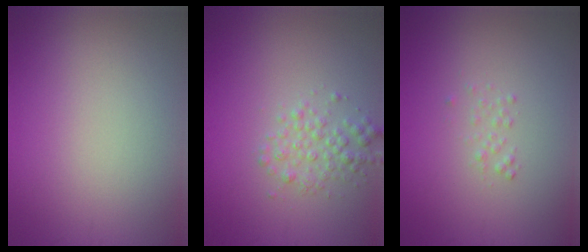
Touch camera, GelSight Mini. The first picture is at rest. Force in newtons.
{"total": 2.2, "press": 2.2, "slide": 0.0}
{"total": 0.7, "press": 0.7, "slide": 0.1}